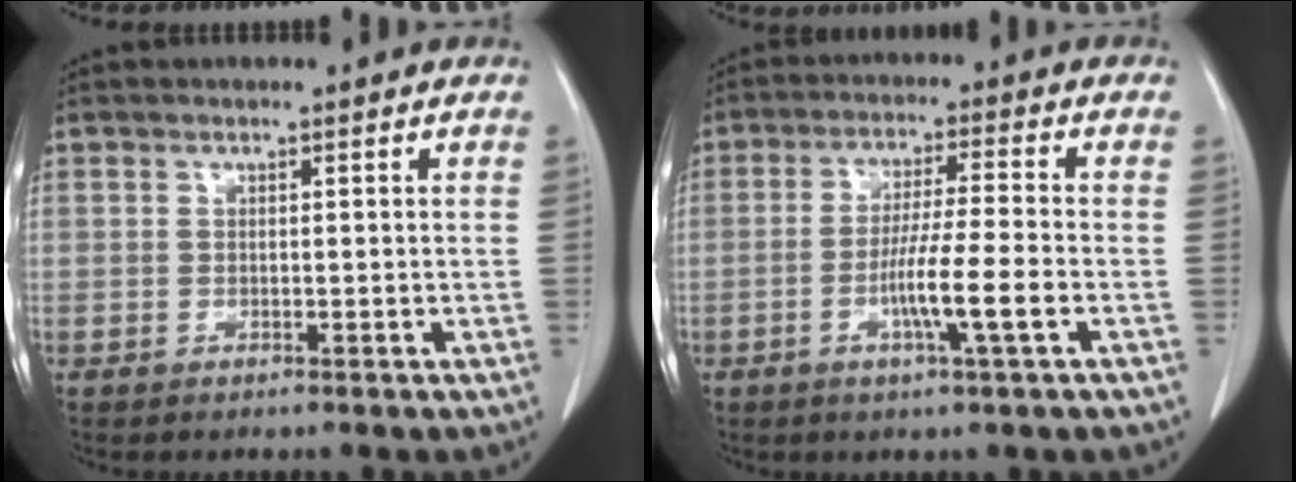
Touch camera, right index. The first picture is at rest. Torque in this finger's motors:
{"motor_torque": [1.31, -0.52, 0.50, 0.13]}